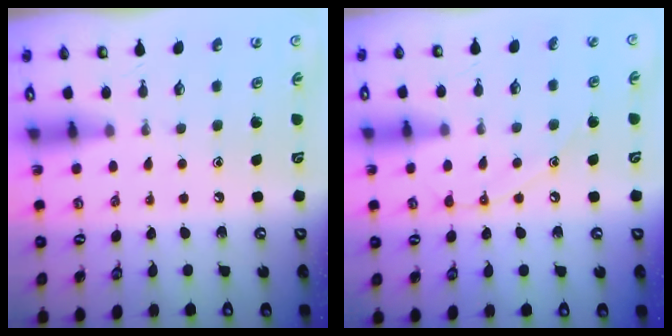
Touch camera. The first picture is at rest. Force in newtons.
{"total": 8.0, "press": 8.0, "slide": 0.7}